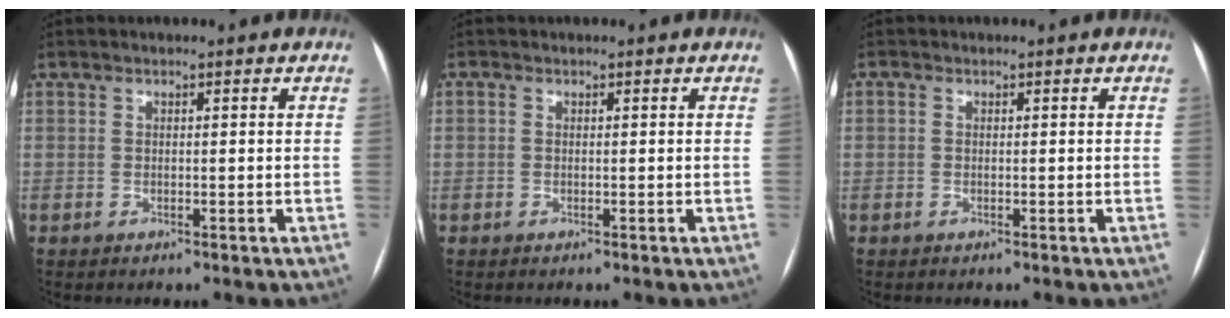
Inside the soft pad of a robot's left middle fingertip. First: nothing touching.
{"total": 0.0}
{"total": 0.0}